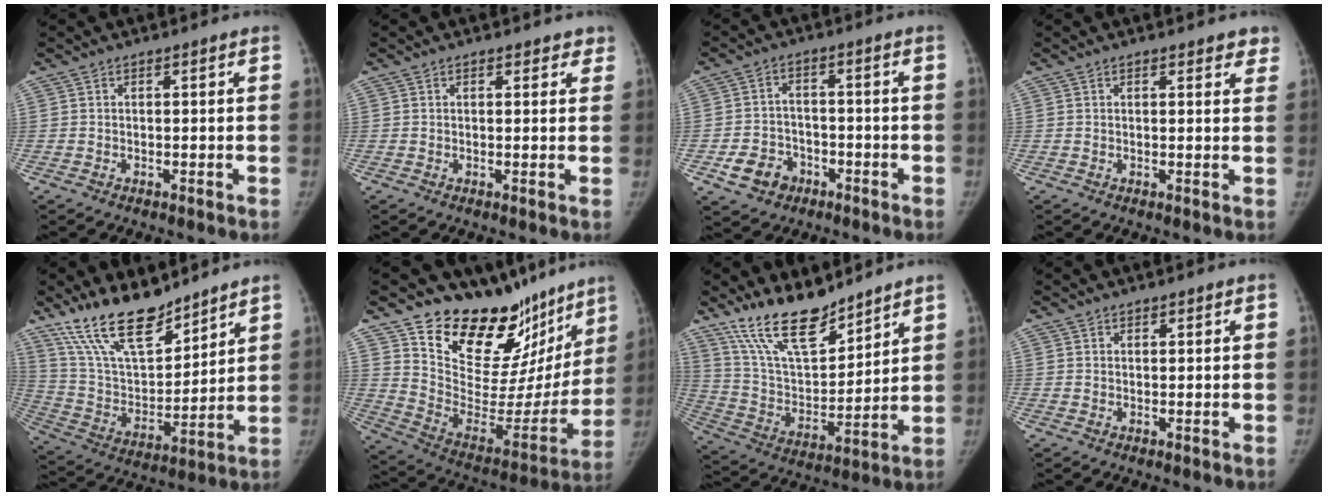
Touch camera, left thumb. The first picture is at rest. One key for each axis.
{"total": 2.3, "fx": 1.7, "fy": 1.4, "fz": 0.8, "tx": 0.023, "ty": -0.004, "tz": 0.015}
{"total": 7.1, "fx": -3.5, "fy": 5.6, "fz": 2.7, "tx": -0.033, "ty": 0.022, "tz": -0.054}
{"total": 2.9, "fx": 2.3, "fy": 1.2, "fz": 1.4, "tx": 0.014, "ty": -0.007, "tz": 0.022}
{"total": 18.3, "fx": 14.1, "fy": 6.7, "fz": 9.6, "tx": -0.138, "ty": -0.073, "tz": 0.269}
{"total": 24.8, "fx": 19.1, "fy": 12.1, "fz": 10.0, "tx": -0.096, "ty": -0.122, "tz": 0.293}
{"total": 16.7, "fx": 13.1, "fy": 5.8, "fz": 8.5, "tx": -0.119, "ty": -0.073, "tz": 0.252}
{"total": 0.9, "fx": 0.6, "fy": 0.5, "fz": 0.2, "tx": 0.006, "ty": -0.003, "tz": 0.007}